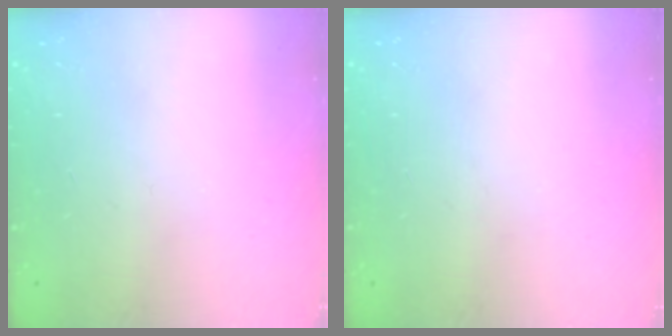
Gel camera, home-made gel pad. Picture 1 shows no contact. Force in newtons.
{"total": 0.0}